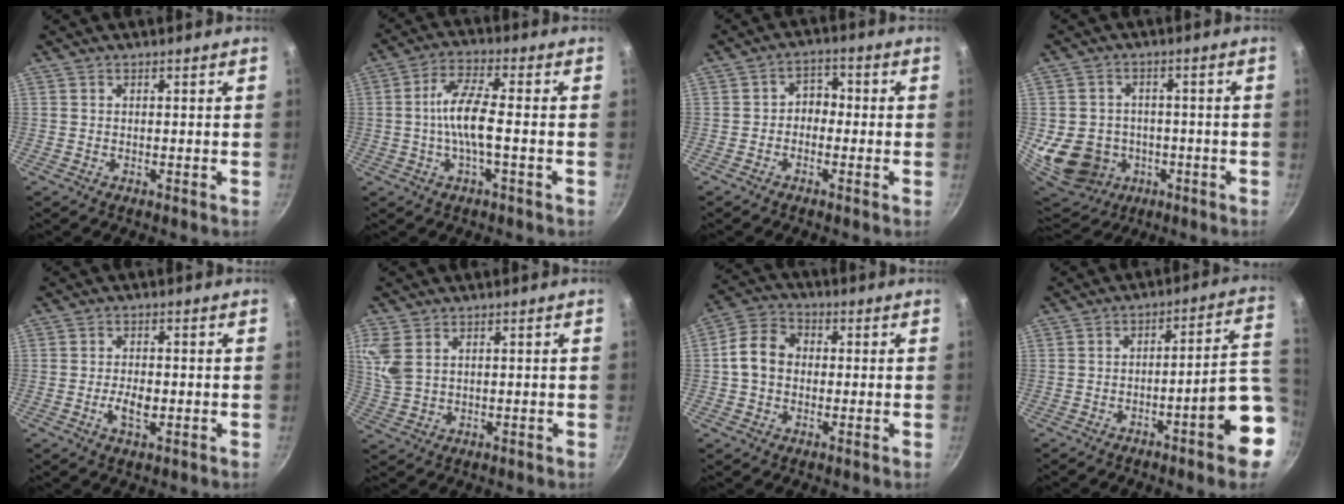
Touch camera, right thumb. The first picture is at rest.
{"total": 8.2, "force": [-1.2, 2.0, 7.9], "torque": [-0.160, 0.023, -0.031]}
{"total": 4.6, "force": [-1.0, 3.6, 2.7], "torque": [-0.011, 0.025, -0.030]}
{"total": 14.2, "force": [-2.8, 12.2, 6.7], "torque": [-0.118, 0.020, -0.025]}
{"total": 4.1, "force": [-1.0, 2.0, 3.4], "torque": [-0.060, 0.007, -0.019]}
{"total": 6.2, "force": [2.6, 3.9, 4.0], "torque": [-0.083, -0.005, 0.059]}
{"total": 8.6, "force": [0.1, 6.9, 5.1], "torque": [-0.071, 0.020, -0.015]}
{"total": 13.7, "force": [-4.1, 3.1, 12.7], "torque": [-0.137, 0.038, -0.058]}